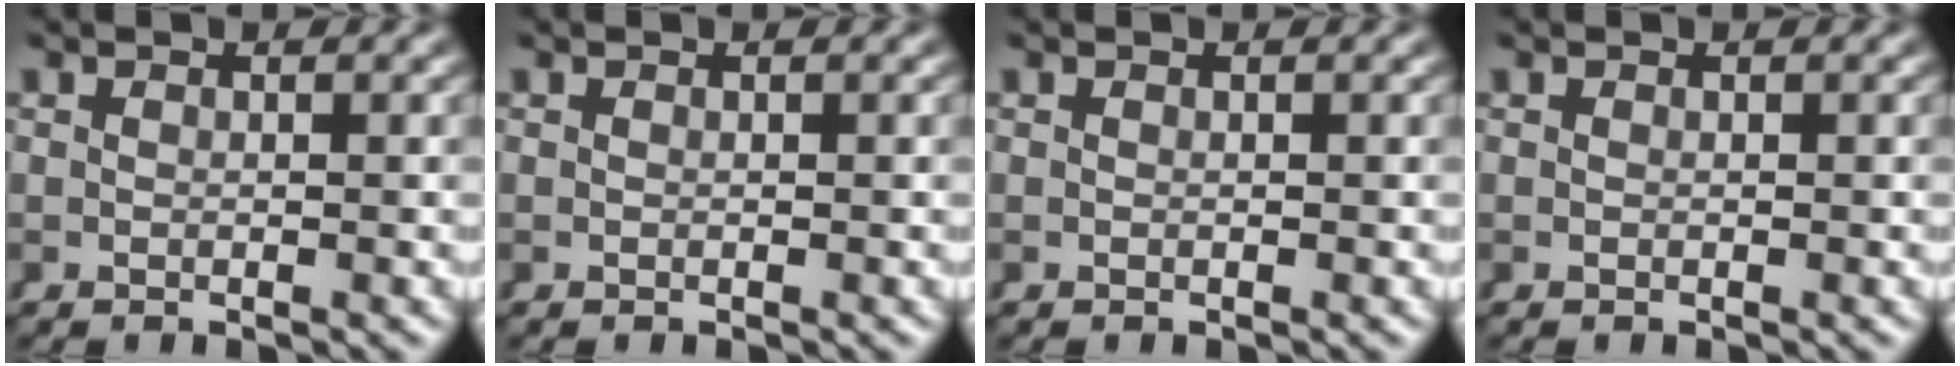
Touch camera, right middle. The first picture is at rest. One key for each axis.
{"total": 0.0}
{"total": 1.7, "fx": -0.2, "fy": -1.6, "fz": -0.5, "tx": 0.020, "ty": -0.009, "tz": 0.006}
{"total": 0.0}